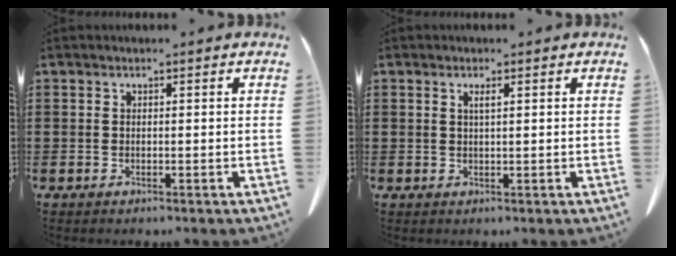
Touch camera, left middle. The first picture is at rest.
{"total": 1.1, "force": [0.5, 0.1, 1.0], "torque": [-0.021, 0.000, 0.009]}